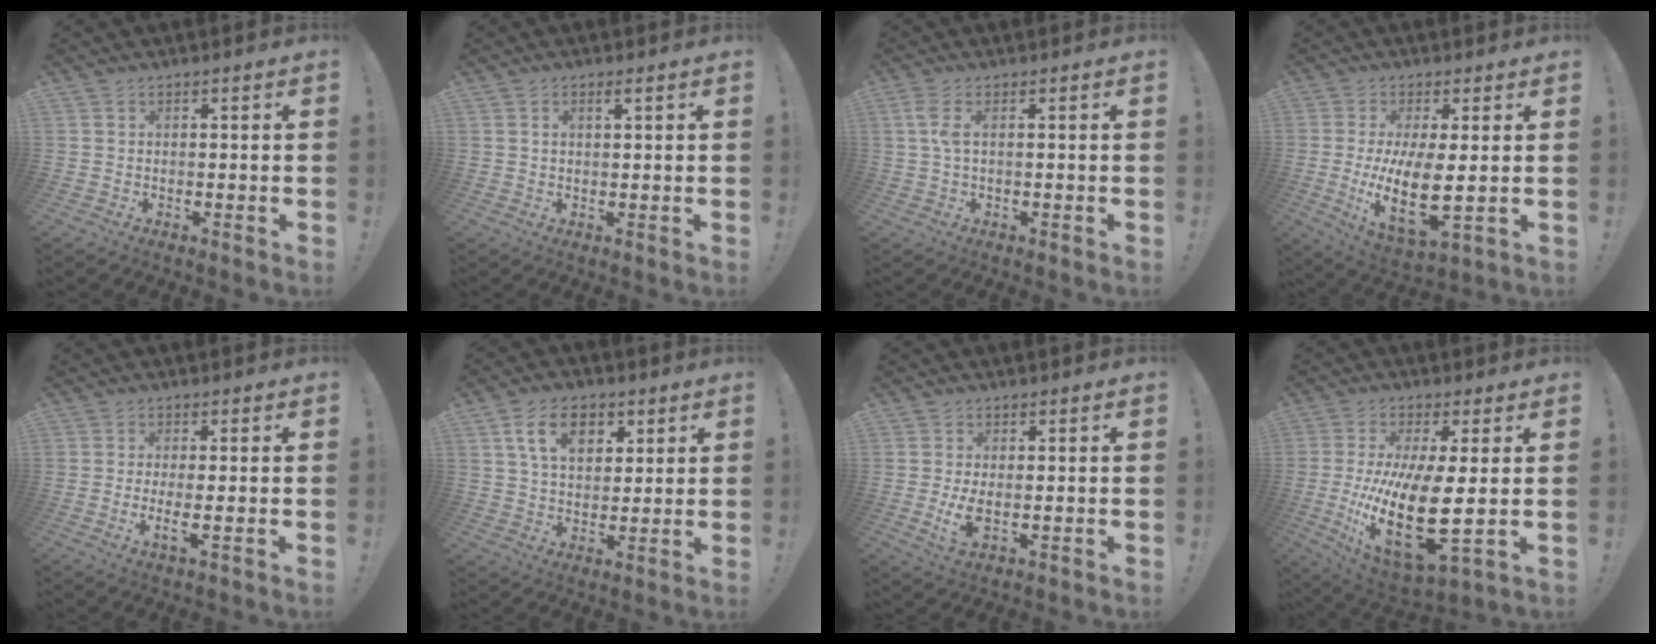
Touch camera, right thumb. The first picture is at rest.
{"total": 1.8, "force": [0.8, 0.4, 1.6], "torque": [-0.030, 0.002, 0.012]}
{"total": 3.7, "force": [0.6, 1.0, 3.5], "torque": [-0.076, -0.003, 0.010]}
{"total": 13.4, "force": [0.0, 4.9, 12.5], "torque": [-0.240, -0.022, 0.007]}
{"total": 3.9, "force": [-0.5, 0.0, 3.9], "torque": [-0.068, -0.015, -0.009]}
{"total": 12.1, "force": [5.3, 7.7, 7.6], "torque": [-0.123, 0.002, 0.098]}
{"total": 5.0, "force": [-0.5, 2.1, 4.5], "torque": [-0.077, -0.008, -0.006]}
{"total": 20.7, "force": [-1.4, 7.2, 19.4], "torque": [-0.380, -0.023, -0.013]}